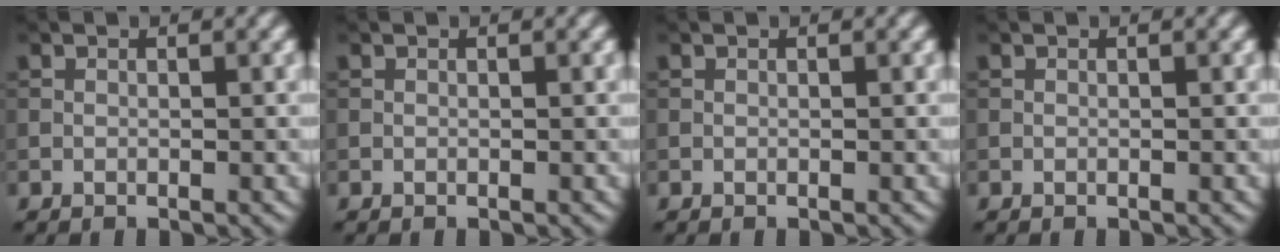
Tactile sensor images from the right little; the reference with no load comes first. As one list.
[{"total": 0.0}, {"total": 0.0}, {"total": 0.0}]